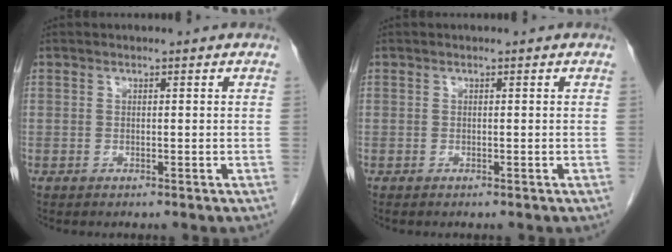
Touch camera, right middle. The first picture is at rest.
{"total": 0.0}